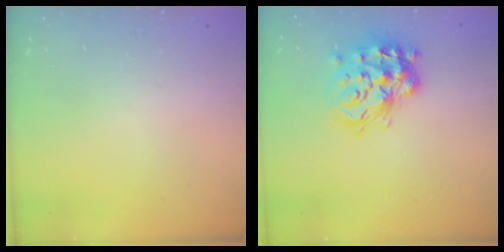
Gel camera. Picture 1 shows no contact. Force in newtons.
{"total": 18.9, "press": 18.8, "slide": 1.4}